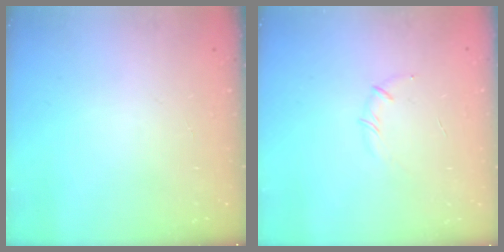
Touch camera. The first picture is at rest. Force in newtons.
{"total": 3.5, "press": 3.4, "slide": 0.8}